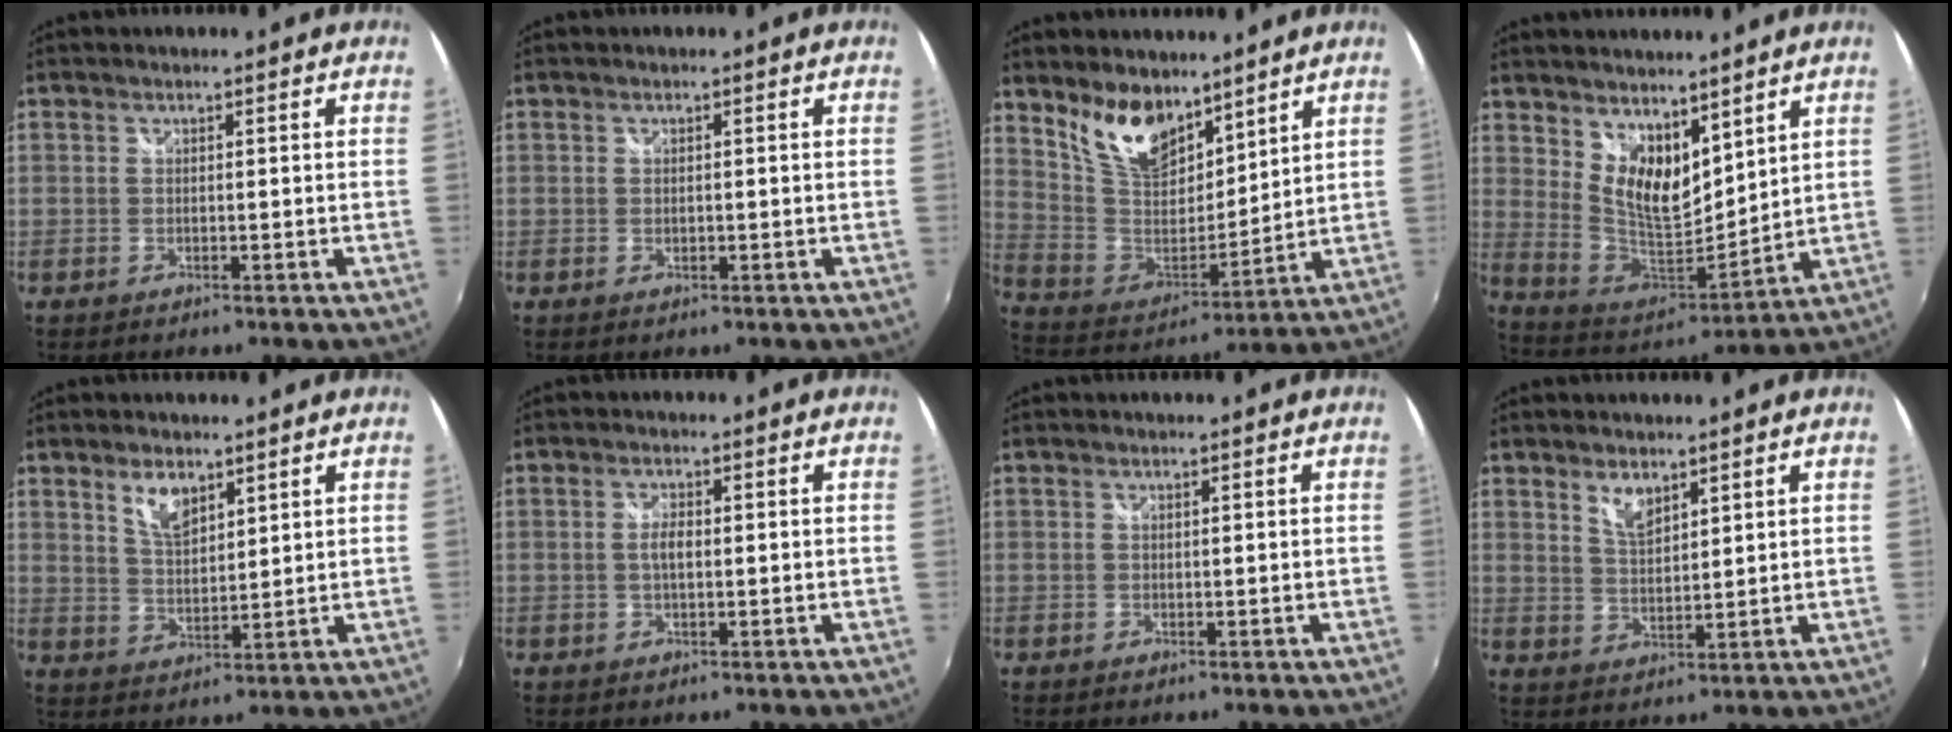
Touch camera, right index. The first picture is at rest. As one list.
[{"total": 0.6, "force": [0.0, 0.5, 0.3], "torque": [-0.006, -0.001, 0.001]}, {"total": 13.8, "force": [9.8, 6.7, 7.1], "torque": [-0.144, 0.003, 0.196]}, {"total": 12.2, "force": [7.6, 5.9, 7.5], "torque": [-0.134, -0.010, 0.153]}, {"total": 5.7, "force": [3.6, 2.6, 3.6], "torque": [-0.063, 0.001, 0.068]}, {"total": 2.4, "force": [0.0, 0.9, 2.2], "torque": [-0.042, 0.002, -0.002]}, {"total": 0.0}, {"total": 4.3, "force": [2.9, 1.7, 2.6], "torque": [-0.045, -0.003, 0.053]}]